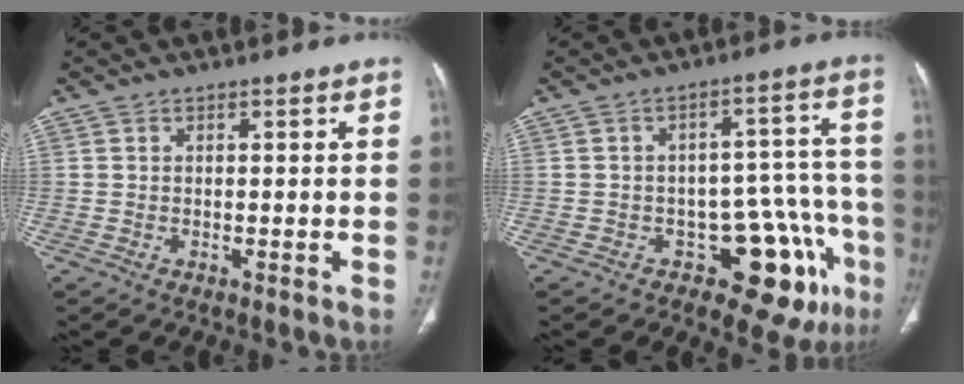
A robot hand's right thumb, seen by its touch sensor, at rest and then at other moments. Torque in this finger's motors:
{"motor_torque": [3.65, 1.35, 1.23, -1.54, 0.14]}